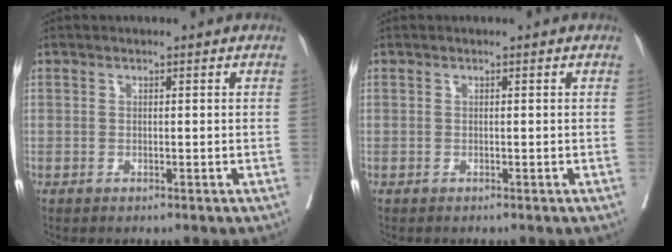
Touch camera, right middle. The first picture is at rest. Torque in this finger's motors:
{"motor_torque": [-0.14, 0.00, 0.01, 0.00]}